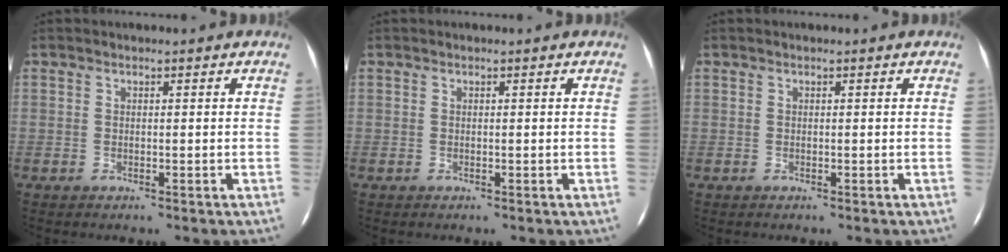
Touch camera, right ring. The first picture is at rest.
{"total": 0.0}
{"total": 0.0}